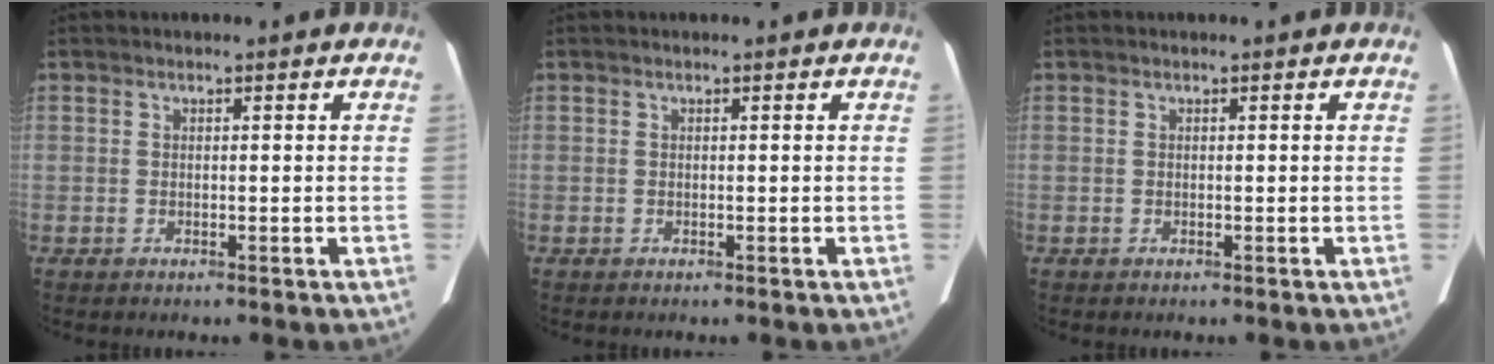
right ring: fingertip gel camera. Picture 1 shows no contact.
{"total": 0.0}
{"total": 0.0}